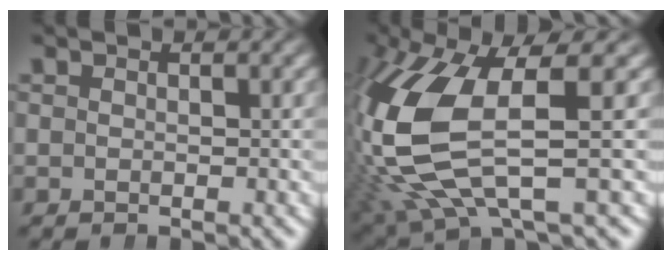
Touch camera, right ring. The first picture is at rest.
{"total": 11.1, "force": [-0.5, 6.2, 9.2], "torque": [-0.225, -0.029, 0.013]}